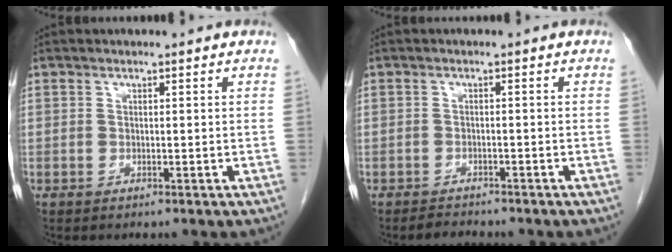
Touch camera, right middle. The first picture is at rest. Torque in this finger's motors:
{"motor_torque": [-0.01, 0.04, 0.00, 0.00]}